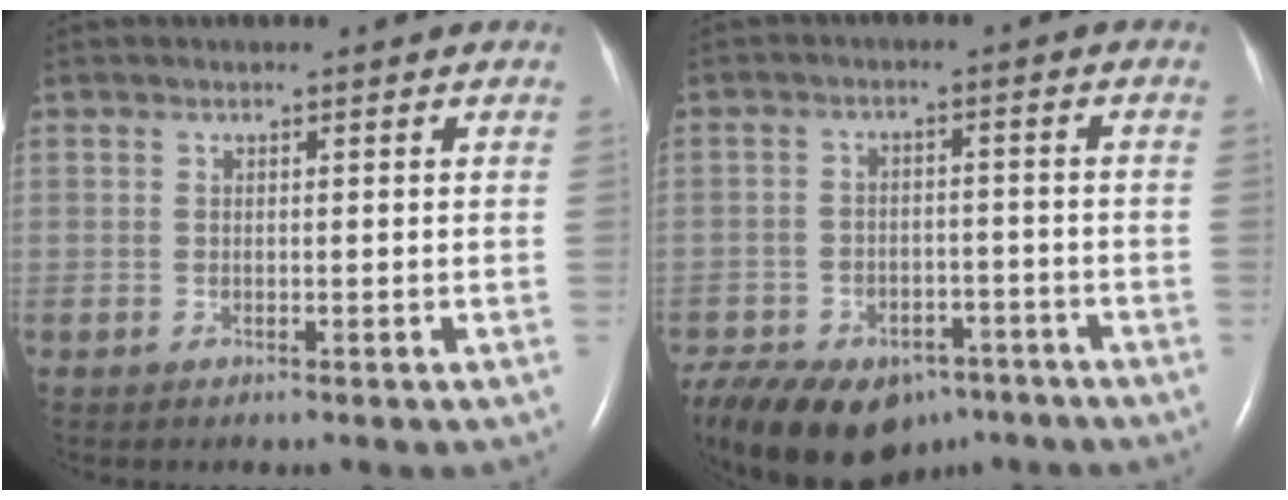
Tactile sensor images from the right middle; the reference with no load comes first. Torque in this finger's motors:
{"motor_torque": [0.96, -0.93, 0.17, 0.06]}